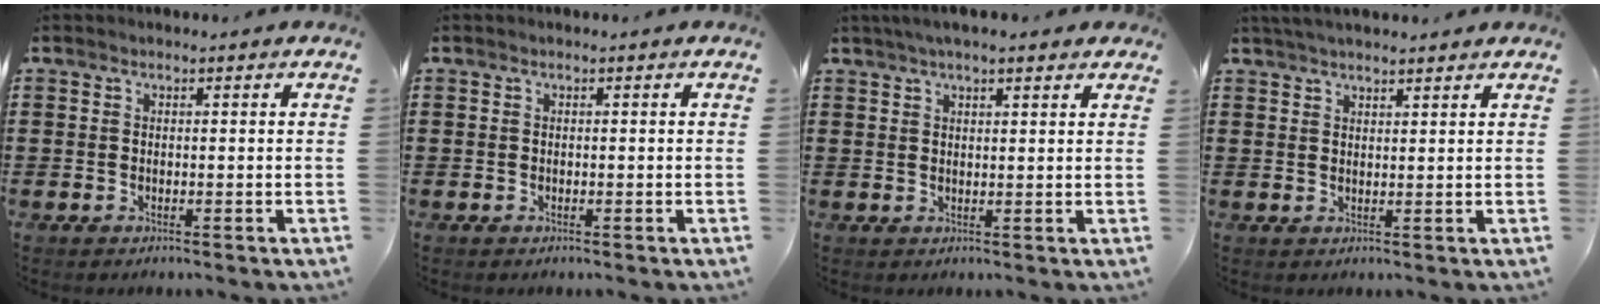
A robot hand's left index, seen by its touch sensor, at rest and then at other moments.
{"total": 0.0}
{"total": 3.3, "force": [2.6, 0.5, 2.0], "torque": [-0.044, 0.006, 0.048]}
{"total": 2.3, "force": [2.2, 0.0, 0.7], "torque": [-0.019, 0.001, 0.042]}